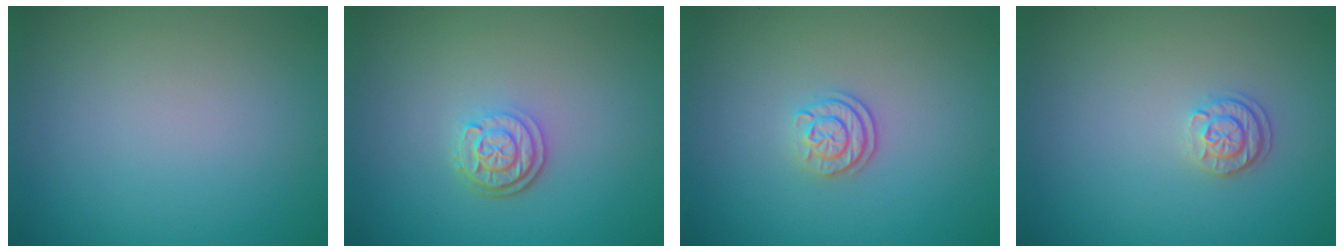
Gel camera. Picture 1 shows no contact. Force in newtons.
{"total": 2.8, "press": 2.3, "slide": 1.6}
{"total": 2.3, "press": 1.7, "slide": 1.5}
{"total": 1.7, "press": 1.6, "slide": 0.7}